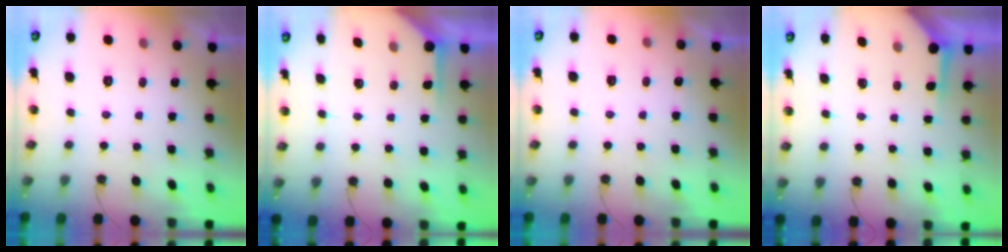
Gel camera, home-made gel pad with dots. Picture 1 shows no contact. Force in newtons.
{"total": 3.5, "press": 3.5, "slide": 0.4}
{"total": 3.3, "press": 3.2, "slide": 0.5}
{"total": 3.5, "press": 3.4, "slide": 0.5}